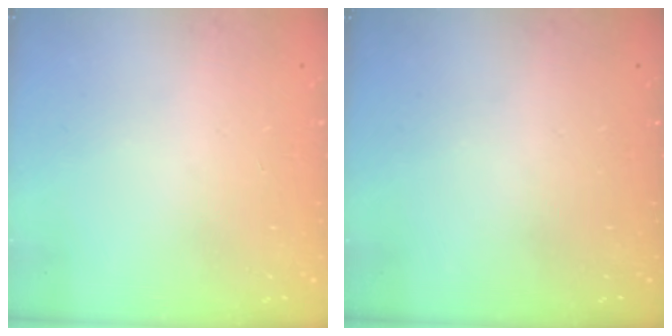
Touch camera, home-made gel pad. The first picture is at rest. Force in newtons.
{"total": 0.0}